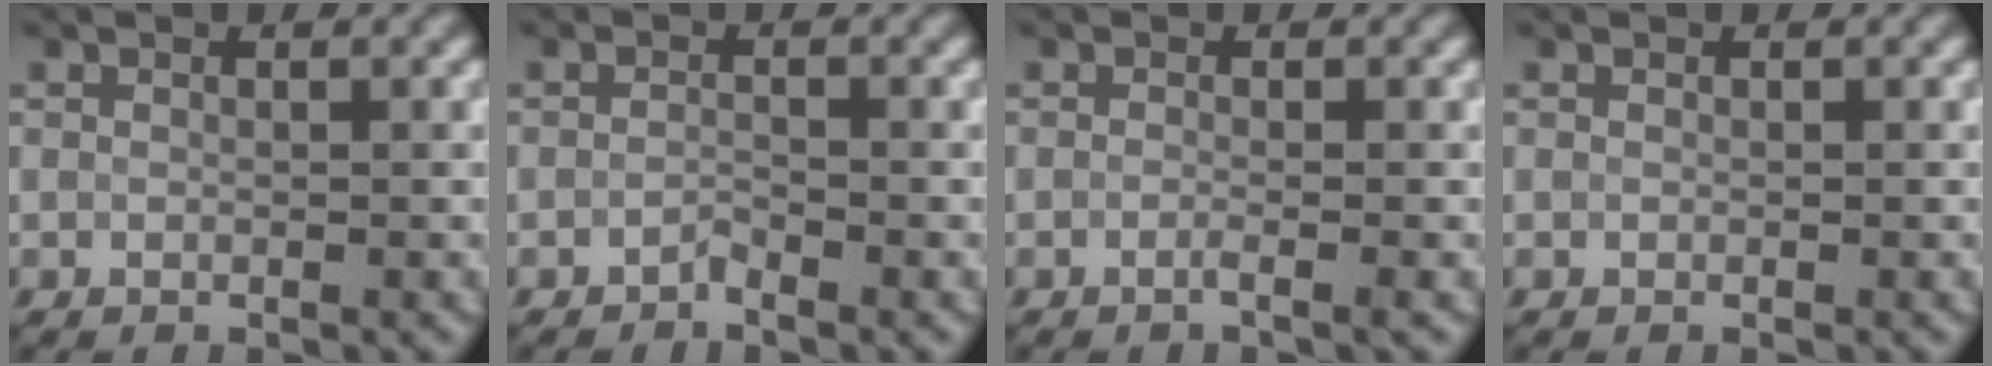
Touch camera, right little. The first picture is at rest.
{"total": 1.5, "force": [-1.2, -0.4, -0.7], "torque": [0.008, 0.001, -0.019]}
{"total": 1.0, "force": [-1.0, -0.1, 0.4], "torque": [-0.002, -0.005, -0.018]}
{"total": 0.0}